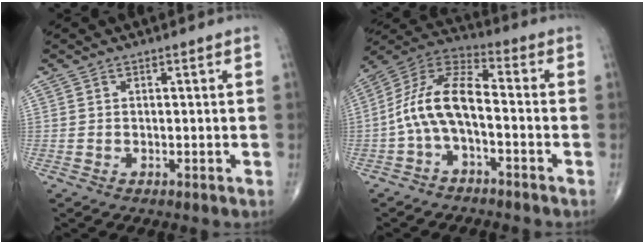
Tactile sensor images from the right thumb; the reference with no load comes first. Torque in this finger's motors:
{"motor_torque": [0.21, 0.17, 1.28, -0.44, 0.17]}